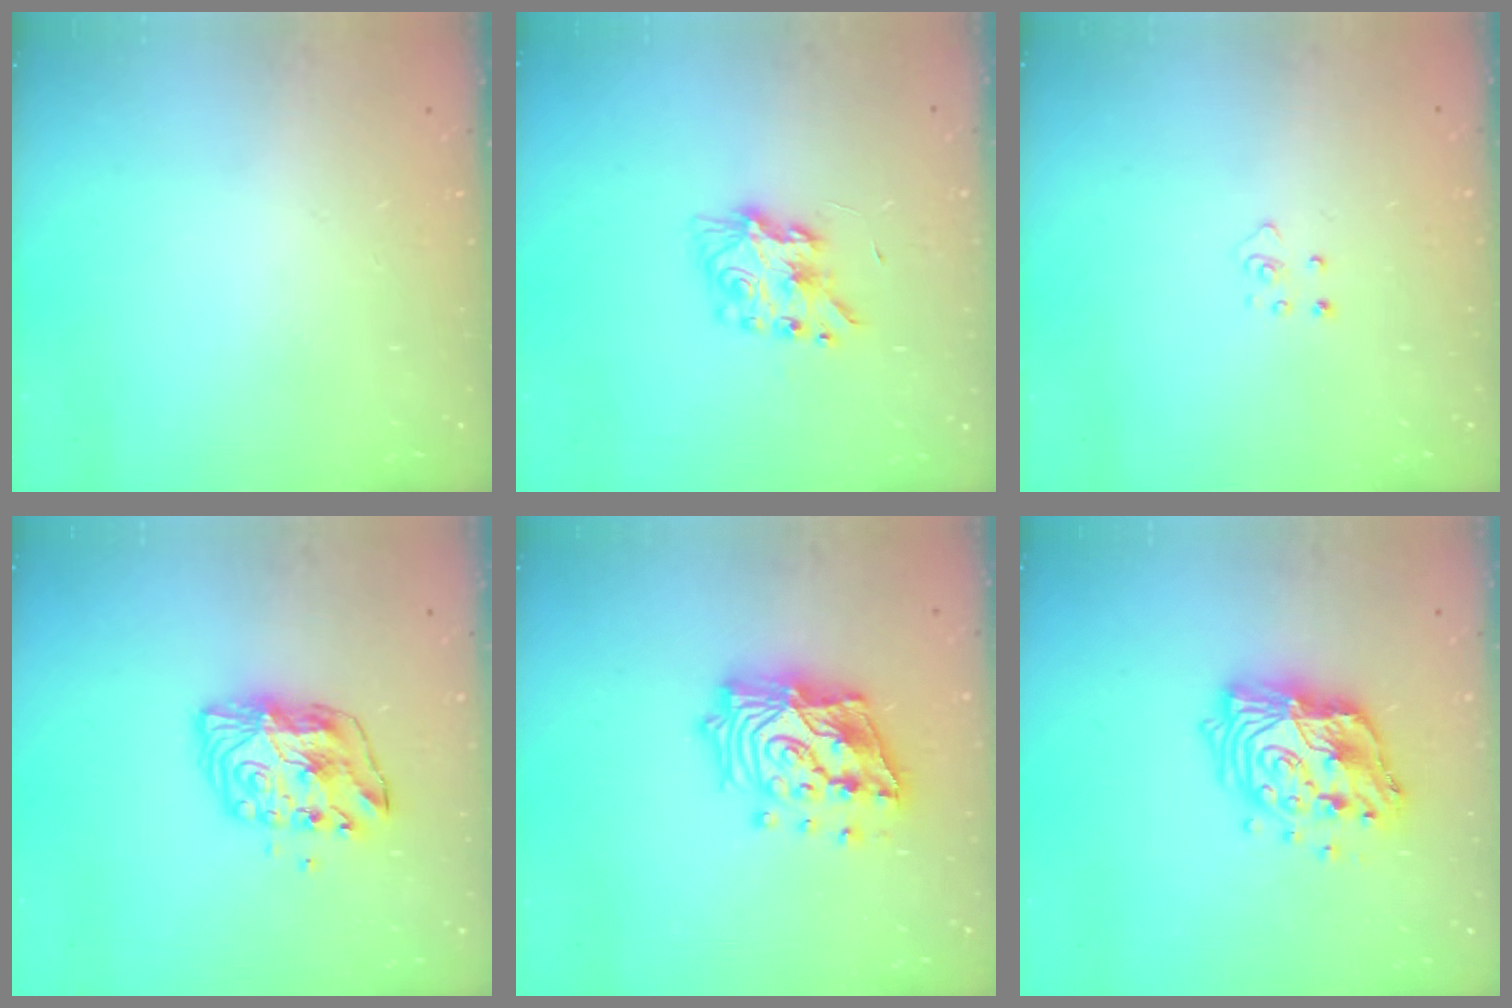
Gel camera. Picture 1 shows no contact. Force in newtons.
{"total": 7.9, "press": 7.9, "slide": 0.7}
{"total": 2.5, "press": 2.4, "slide": 0.3}
{"total": 10.2, "press": 10.2, "slide": 0.6}
{"total": 20.1, "press": 19.9, "slide": 3.0}
{"total": 15.9, "press": 15.9, "slide": 1.1}